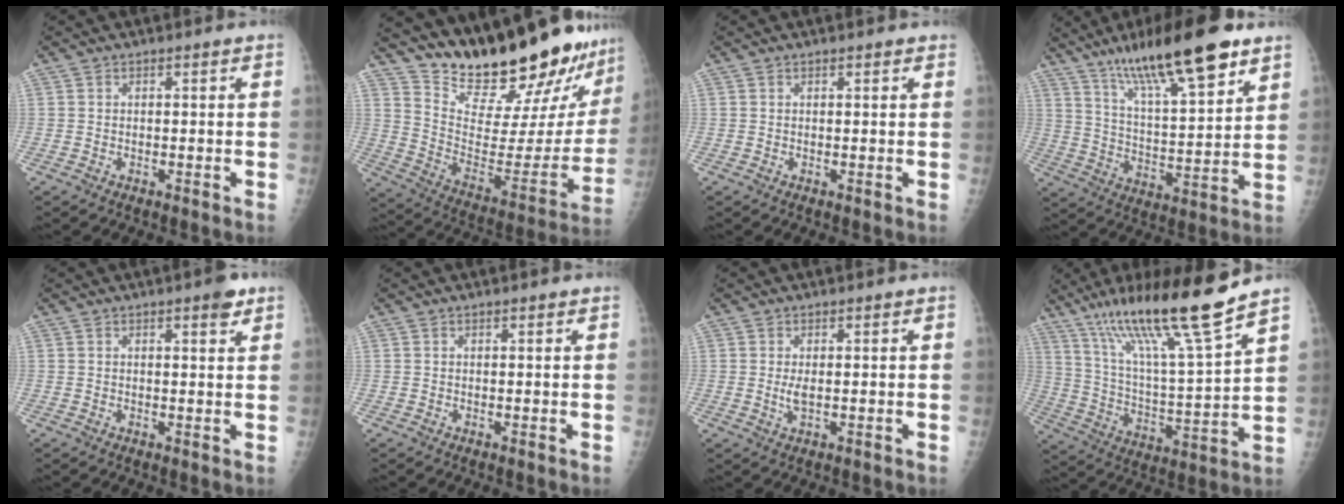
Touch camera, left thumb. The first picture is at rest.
{"total": 28.1, "force": [24.7, 5.4, 12.2], "torque": [-0.160, -0.180, 0.356]}
{"total": 1.1, "force": [0.9, 0.4, 0.4], "torque": [-0.006, -0.001, 0.011]}
{"total": 20.7, "force": [13.5, 4.7, 15.0], "torque": [-0.231, -0.051, 0.229]}
{"total": 3.2, "force": [2.1, 0.9, 2.2], "torque": [-0.022, -0.009, 0.024]}
{"total": 0.6, "force": [0.6, 0.2, 0.3], "torque": [-0.008, -0.003, 0.009]}
{"total": 2.0, "force": [0.4, 0.7, 1.8], "torque": [-0.039, -0.006, 0.013]}
{"total": 20.1, "force": [14.5, 0.6, 13.9], "torque": [-0.224, -0.066, 0.259]}